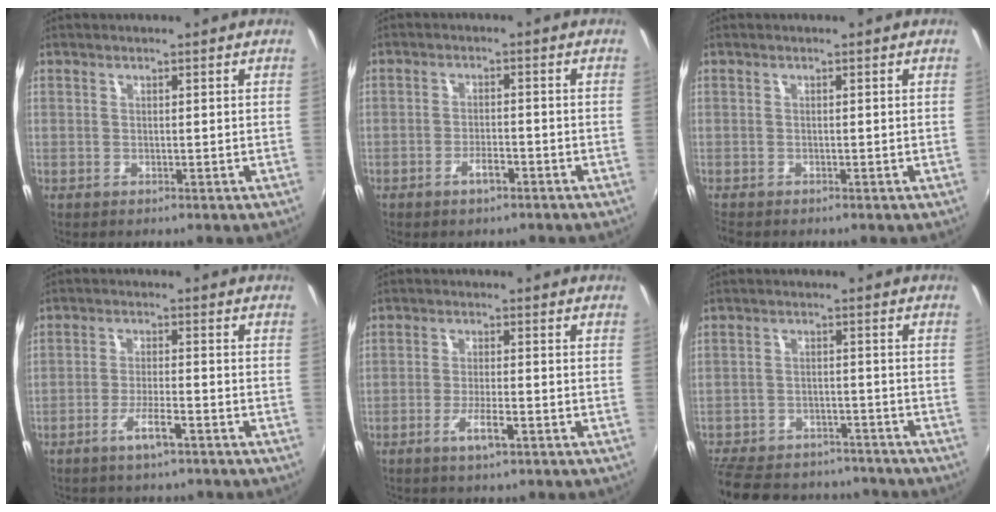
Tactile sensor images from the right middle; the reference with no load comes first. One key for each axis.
{"total": 3.2, "fx": -2.2, "fy": 1.2, "fz": 2.0, "tx": -0.045, "ty": -0.001, "tz": -0.037}
{"total": 1.1, "fx": -1.0, "fy": 0.2, "fz": 0.5, "tx": -0.012, "ty": -0.005, "tz": -0.016}
{"total": 4.5, "fx": -3.3, "fy": 0.8, "fz": 2.9, "tx": -0.067, "ty": -0.001, "tz": -0.058}
{"total": 4.1, "fx": -2.6, "fy": 0.7, "fz": 3.1, "tx": -0.069, "ty": -0.005, "tz": -0.048}
{"total": 21.7, "fx": -17.8, "fy": 9.6, "fz": 7.9, "tx": -0.199, "ty": 0.017, "tz": -0.244}